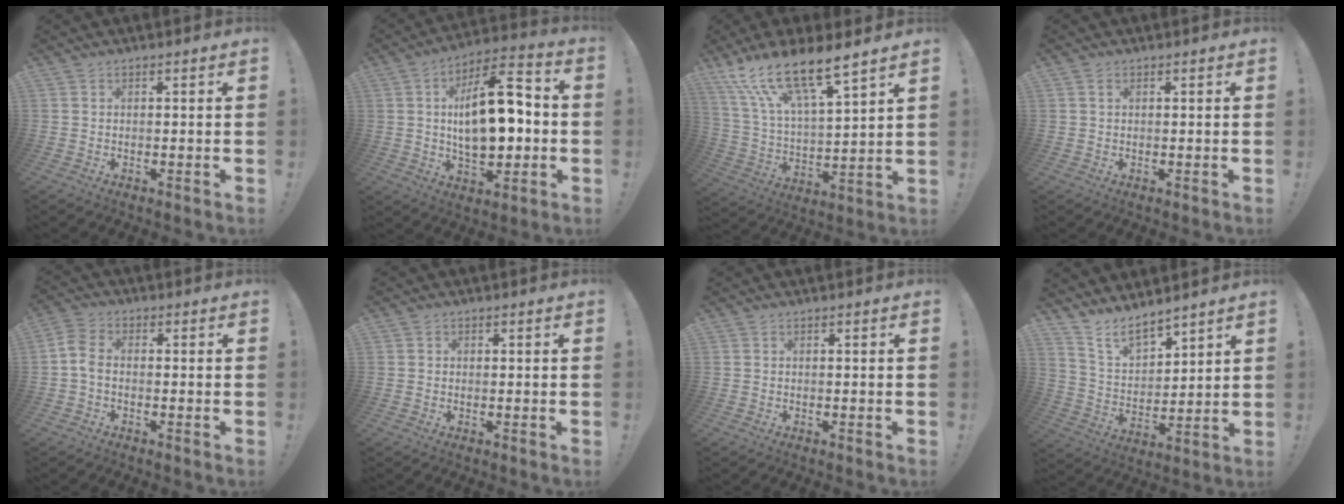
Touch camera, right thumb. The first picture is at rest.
{"total": 20.3, "force": [0.2, 10.3, 17.5], "torque": [-0.288, 0.010, 0.002]}
{"total": 16.9, "force": [12.4, 4.3, 10.7], "torque": [-0.203, -0.080, 0.219]}
{"total": 0.8, "force": [0.5, 0.4, 0.6], "torque": [-0.003, -0.002, 0.008]}
{"total": 5.6, "force": [-0.7, 3.7, 4.2], "torque": [-0.086, 0.012, -0.009]}
{"total": 0.7, "force": [0.0, 0.7, 0.2], "torque": [-0.002, 0.002, -0.001]}
{"total": 0.0}
{"total": 10.3, "force": [9.2, 3.6, 2.9], "torque": [-0.068, -0.071, 0.176]}